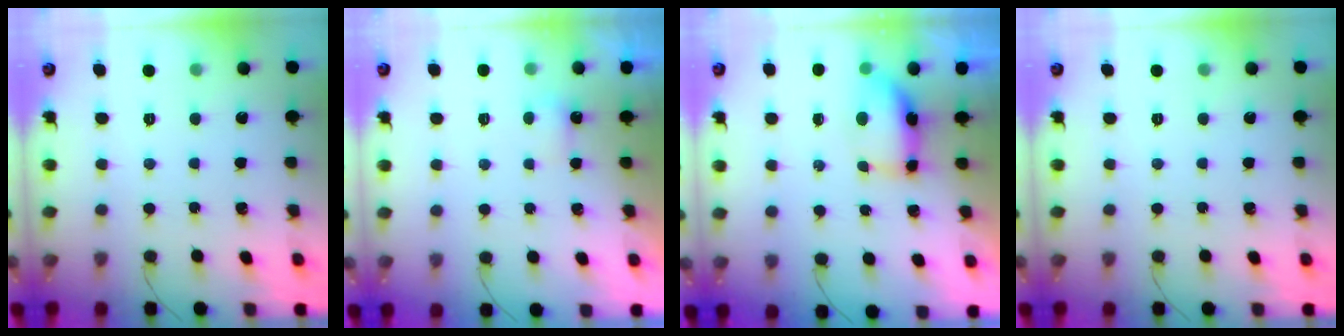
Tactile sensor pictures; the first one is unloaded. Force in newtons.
{"total": 2.8, "press": 2.7, "slide": 0.7}
{"total": 6.7, "press": 6.7, "slide": 0.5}
{"total": 0.0}